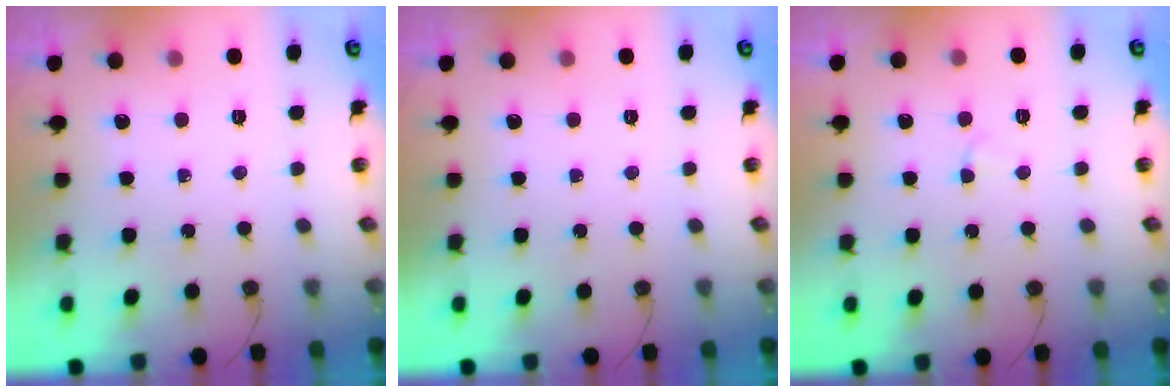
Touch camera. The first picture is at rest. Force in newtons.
{"total": 0.0}
{"total": 2.6, "press": 2.6, "slide": 0.2}